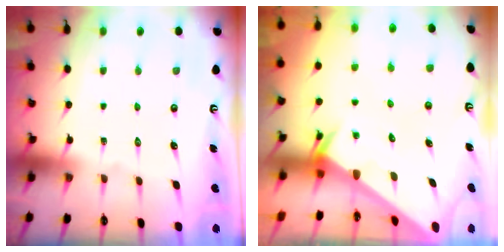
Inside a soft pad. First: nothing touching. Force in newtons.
{"total": 2.0, "press": 2.0, "slide": 0.1}